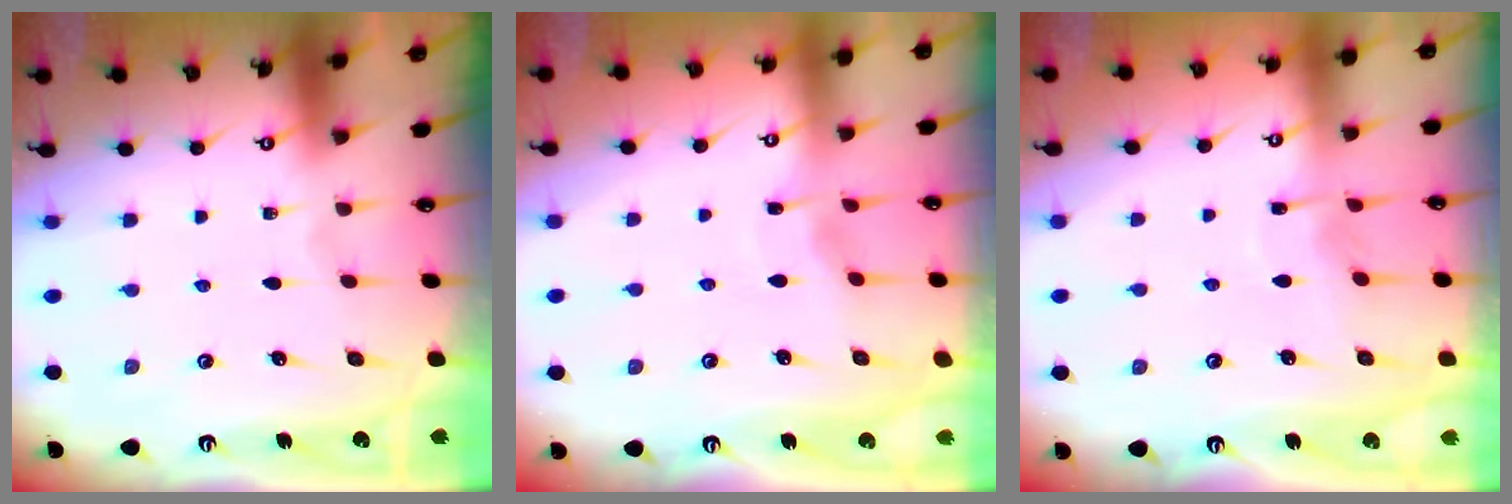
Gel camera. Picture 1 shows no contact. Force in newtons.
{"total": 2.4, "press": 2.4, "slide": 0.3}
{"total": 3.7, "press": 3.7, "slide": 0.4}